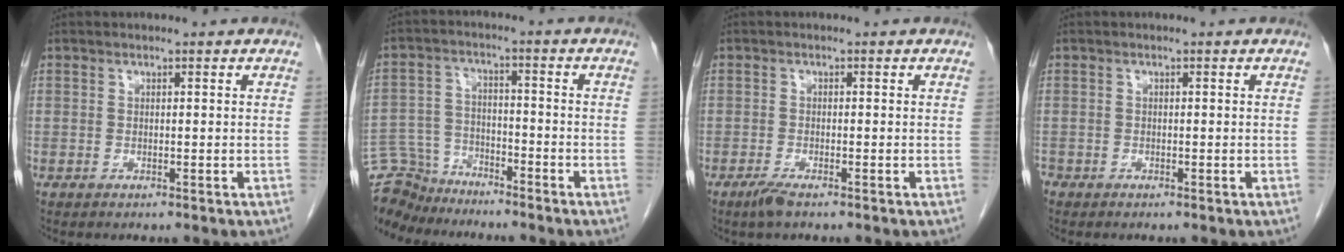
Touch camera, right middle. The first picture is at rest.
{"total": 9.5, "force": [-9.0, 2.8, -0.1], "torque": [-0.009, 0.016, -0.170]}
{"total": 1.9, "force": [-1.4, 0.2, 1.3], "torque": [-0.029, -0.005, -0.025]}
{"total": 0.7, "force": [-0.6, 0.4, 0.1], "torque": [-0.006, 0.001, -0.013]}